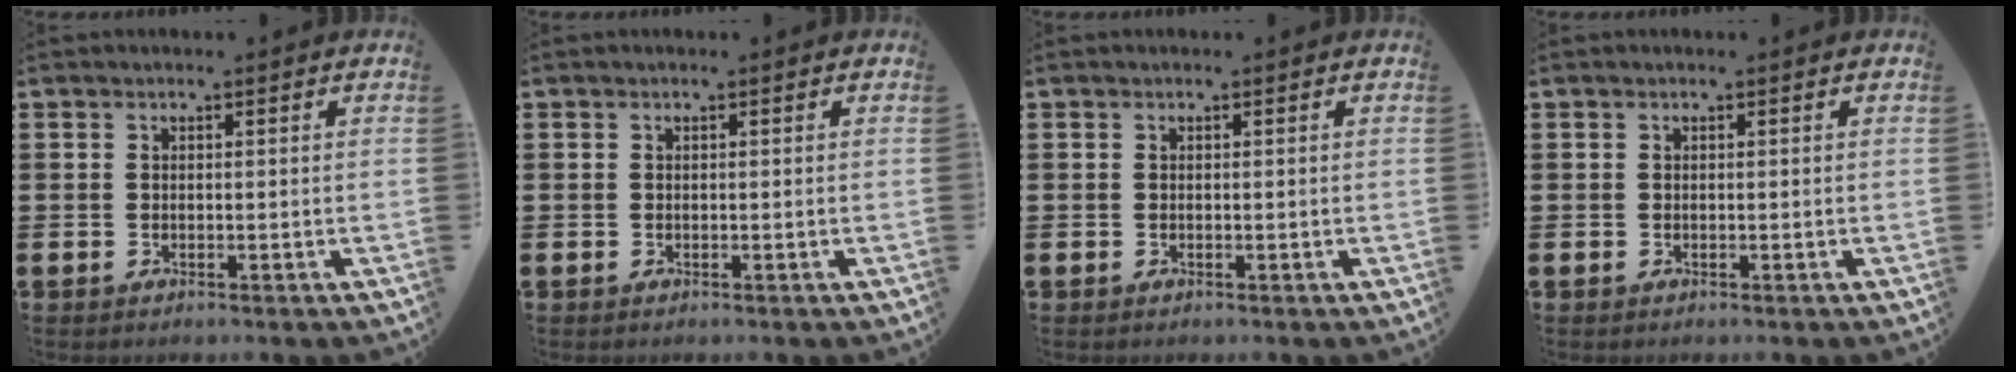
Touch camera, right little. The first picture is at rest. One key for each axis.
{"total": 0.0}
{"total": 0.0}
{"total": 0.0}